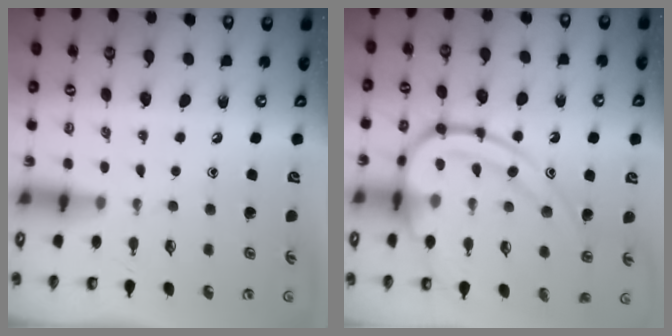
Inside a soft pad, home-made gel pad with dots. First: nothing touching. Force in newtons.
{"total": 18.1, "press": 18.0, "slide": 1.1}